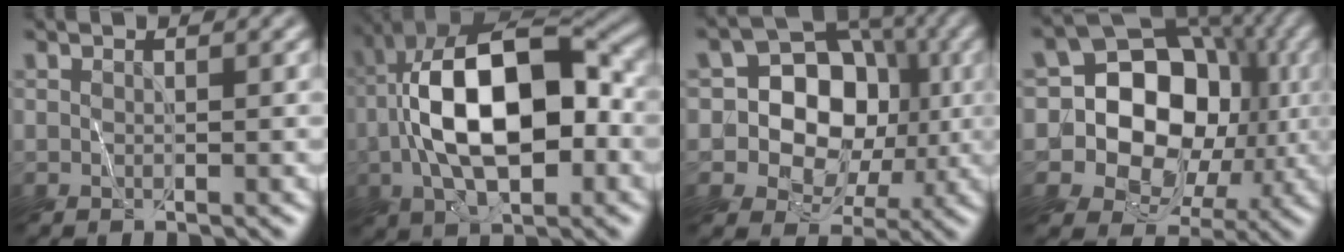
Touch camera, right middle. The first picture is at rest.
{"total": 12.8, "force": [-1.2, 6.4, 11.1], "torque": [-0.185, 0.025, -0.032]}
{"total": 11.0, "force": [-0.1, 9.4, 5.7], "torque": [-0.080, 0.023, -0.036]}
{"total": 13.8, "force": [-0.4, 11.8, 7.2], "torque": [-0.126, 0.017, -0.035]}